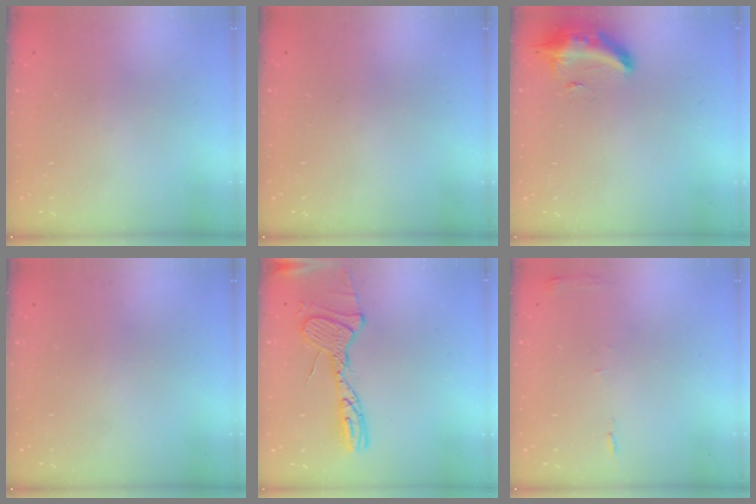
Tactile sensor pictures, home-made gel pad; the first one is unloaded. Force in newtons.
{"total": 0.0}
{"total": 10.4, "press": 9.8, "slide": 3.5}
{"total": 0.0}
{"total": 15.7, "press": 15.6, "slide": 1.4}
{"total": 5.3, "press": 5.3, "slide": 0.6}